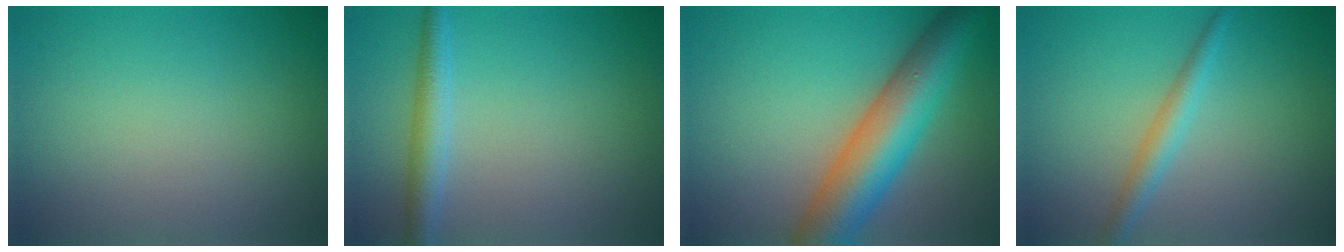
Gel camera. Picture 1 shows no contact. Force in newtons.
{"total": 2.6, "press": 2.6, "slide": 0.1}
{"total": 9.3, "press": 9.3, "slide": 0.3}
{"total": 2.0, "press": 2.0, "slide": 0.0}